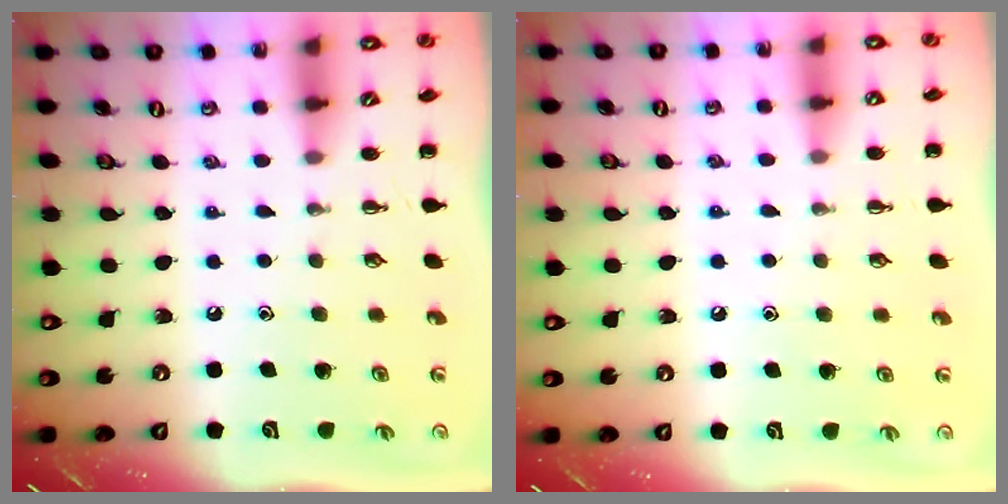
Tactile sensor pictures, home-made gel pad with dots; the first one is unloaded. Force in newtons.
{"total": 5.6, "press": 5.3, "slide": 1.8}